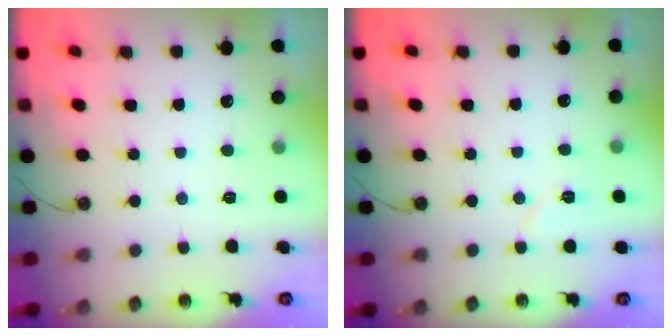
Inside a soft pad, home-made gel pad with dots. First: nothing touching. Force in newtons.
{"total": 5.3, "press": 5.2, "slide": 0.9}